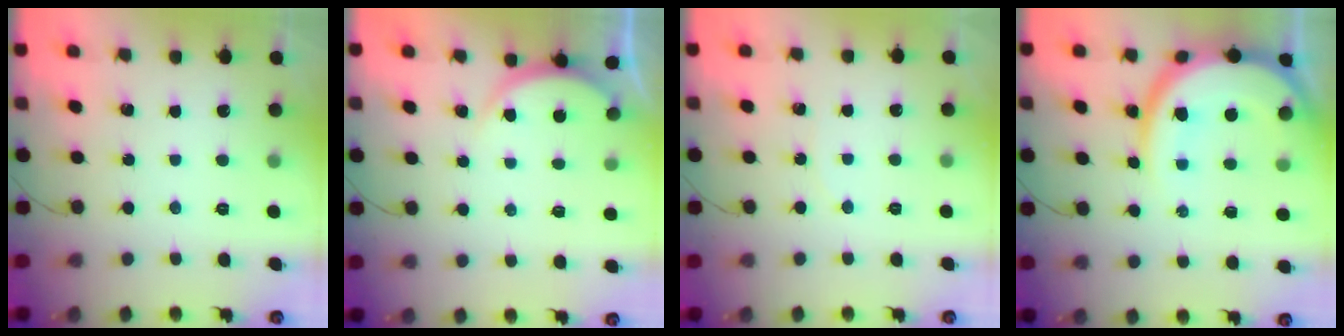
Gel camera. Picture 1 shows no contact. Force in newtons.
{"total": 3.3, "press": 3.3, "slide": 0.4}
{"total": 3.6, "press": 2.9, "slide": 2.2}
{"total": 15.2, "press": 15.2, "slide": 1.1}